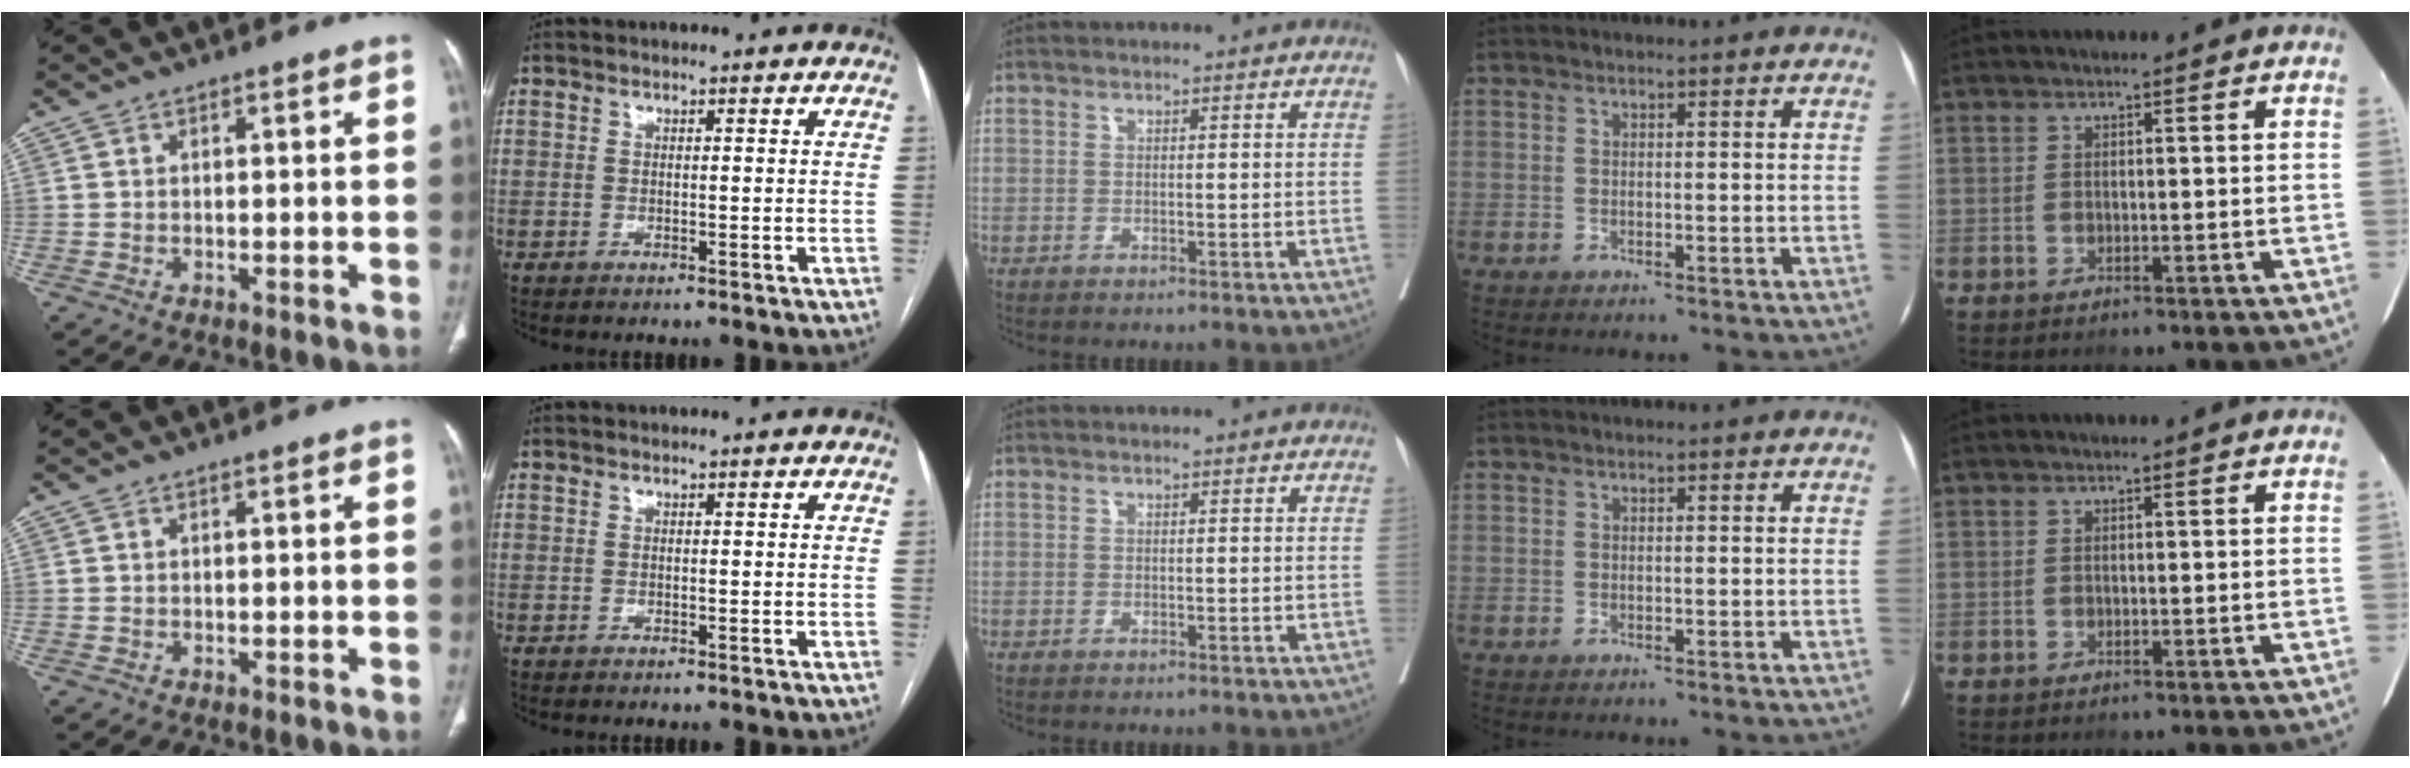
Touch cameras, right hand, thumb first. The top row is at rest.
{}